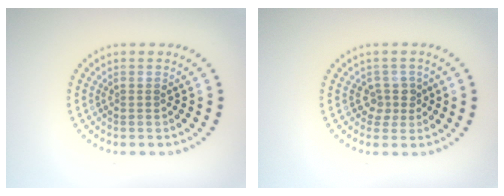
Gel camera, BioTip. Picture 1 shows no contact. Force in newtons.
{"total": 2.0, "press": 1.5, "slide": 1.3}